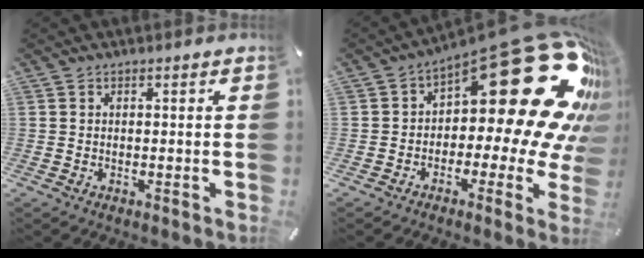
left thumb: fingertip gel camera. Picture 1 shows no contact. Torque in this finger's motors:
{"motor_torque": [2.50, 2.50, 2.04, -0.73, 0.38]}